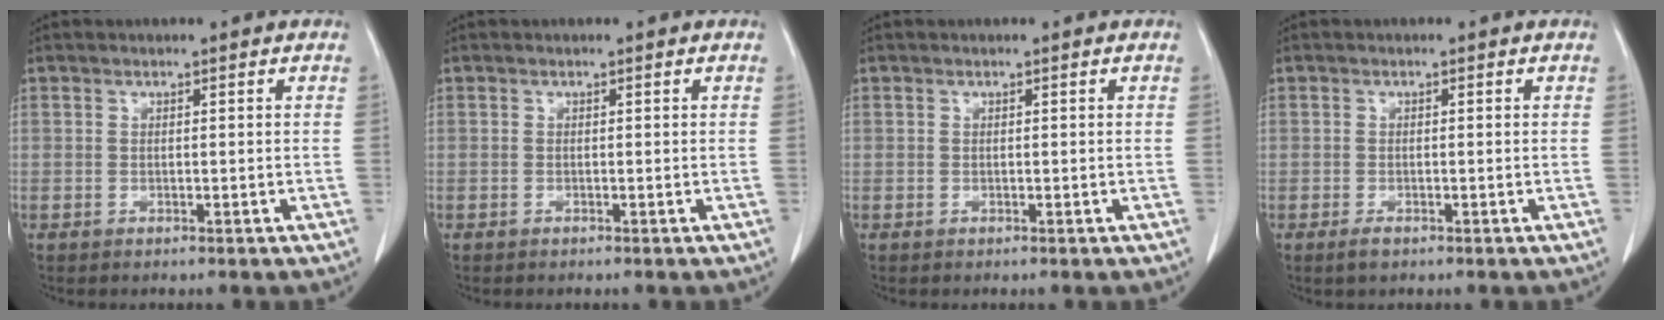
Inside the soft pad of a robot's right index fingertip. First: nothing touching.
{"total": 0.0}
{"total": 0.0}
{"total": 1.3, "force": [-0.7, 0.7, 0.8], "torque": [-0.012, 0.002, -0.008]}